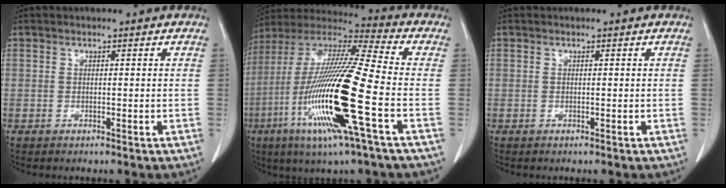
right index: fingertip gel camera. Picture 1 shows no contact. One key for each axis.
{"total": 22.3, "fx": -6.4, "fy": 0.7, "fz": 21.3, "tx": -0.448, "ty": -0.030, "tz": -0.128}
{"total": 0.0}